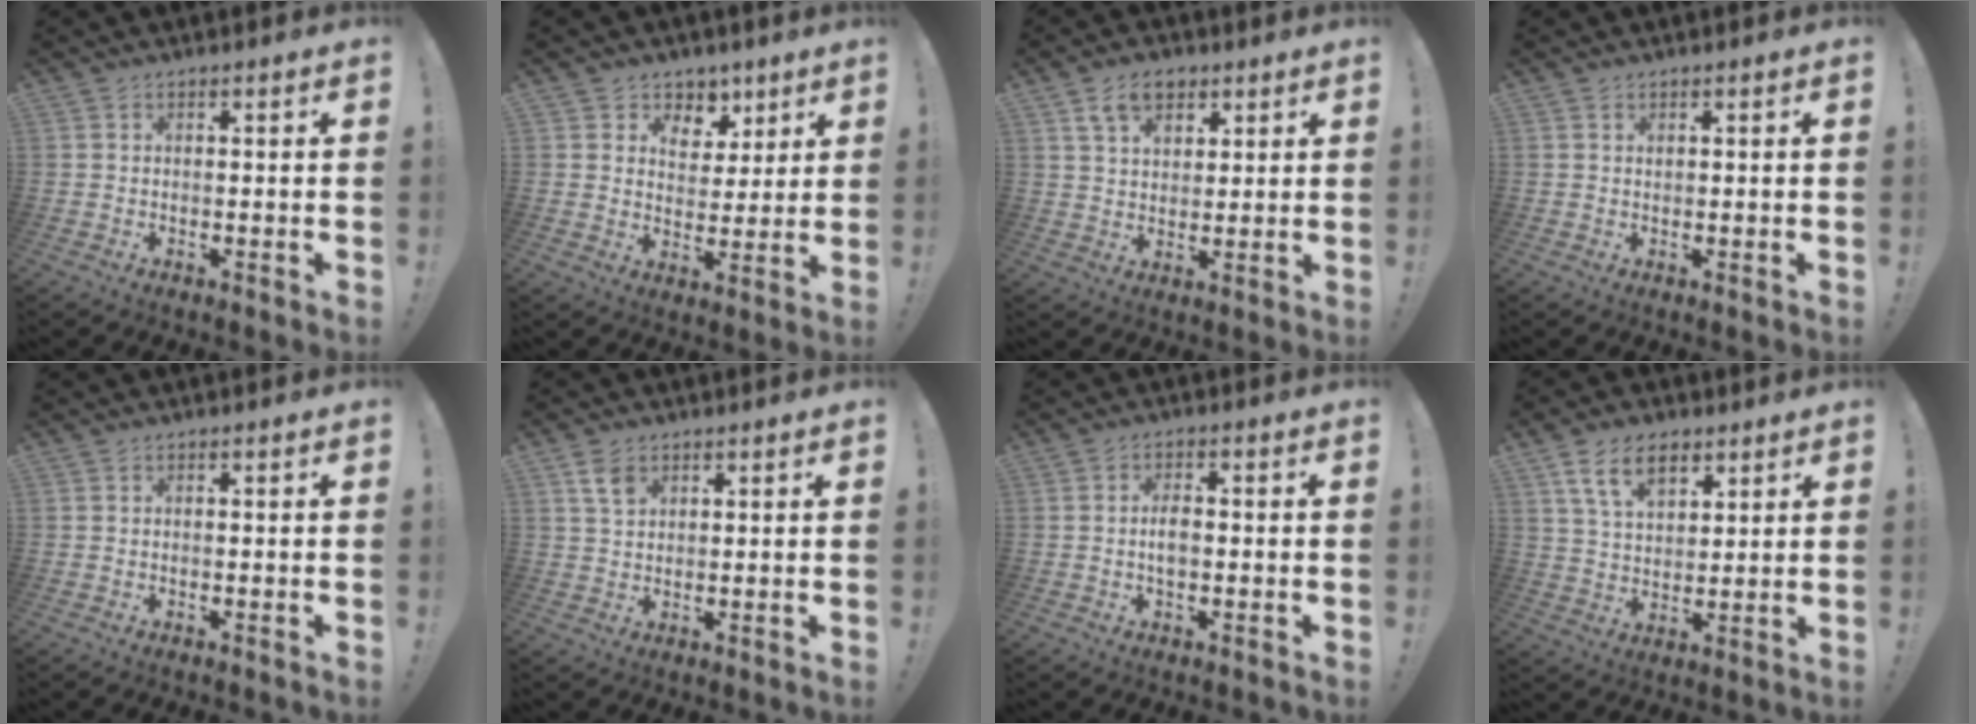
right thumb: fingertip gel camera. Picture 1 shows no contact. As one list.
[{"total": 7.3, "force": [3.8, 6.2, 1.0], "torque": [-0.010, -0.034, 0.076]}, {"total": 8.7, "force": [4.7, 5.8, 4.5], "torque": [-0.078, -0.007, 0.090]}, {"total": 0.6, "force": [0.3, 0.4, 0.3], "torque": [-0.002, -0.001, 0.006]}, {"total": 0.0}, {"total": 4.7, "force": [2.6, 2.9, 2.7], "torque": [-0.040, -0.009, 0.048]}, {"total": 3.5, "force": [-0.4, 1.8, 3.0], "torque": [-0.049, -0.001, -0.014]}, {"total": 11.2, "force": [6.2, 6.6, 6.5], "torque": [-0.110, -0.012, 0.119]}]